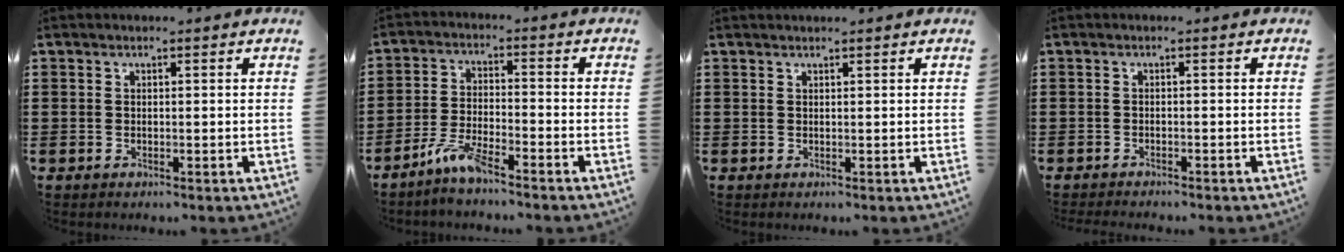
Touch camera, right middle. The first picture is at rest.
{"total": 5.2, "force": [-4.2, 0.6, 3.1], "torque": [-0.078, -0.006, -0.084]}
{"total": 0.6, "force": [0.6, 0.0, 0.0], "torque": [-0.002, 0.000, 0.012]}
{"total": 1.0, "force": [-1.0, 0.1, -0.1], "torque": [-0.001, 0.002, -0.023]}